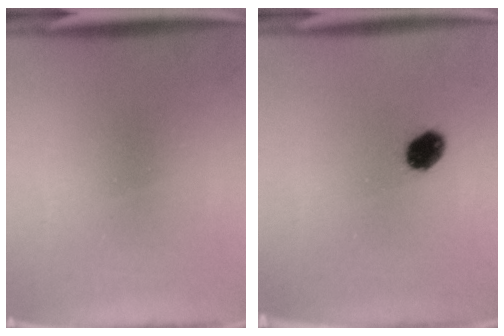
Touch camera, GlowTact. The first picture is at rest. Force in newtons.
{"total": 5.5}